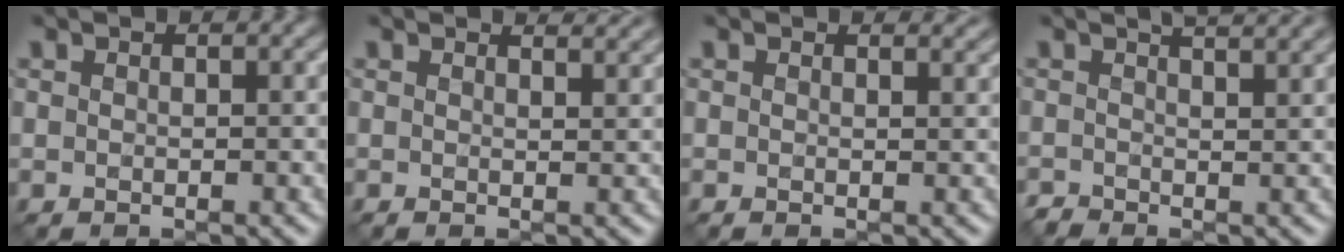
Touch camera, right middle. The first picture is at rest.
{"total": 2.0, "force": [1.7, 0.5, 0.9], "torque": [-0.002, 0.000, 0.013]}
{"total": 1.1, "force": [0.9, 0.2, 0.5], "torque": [-0.004, -0.003, 0.007]}
{"total": 2.5, "force": [0.8, 0.9, 2.1], "torque": [-0.020, 0.007, -0.001]}